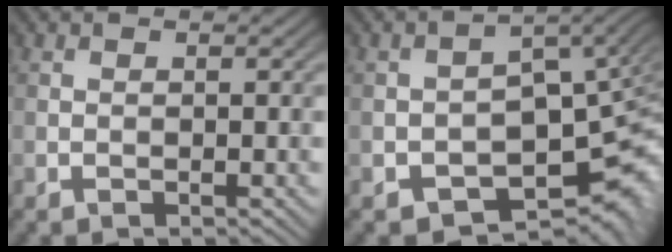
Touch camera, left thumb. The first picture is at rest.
{"total": 9.8, "force": [-4.0, 6.2, 6.5], "torque": [-0.081, -0.035, -0.053]}